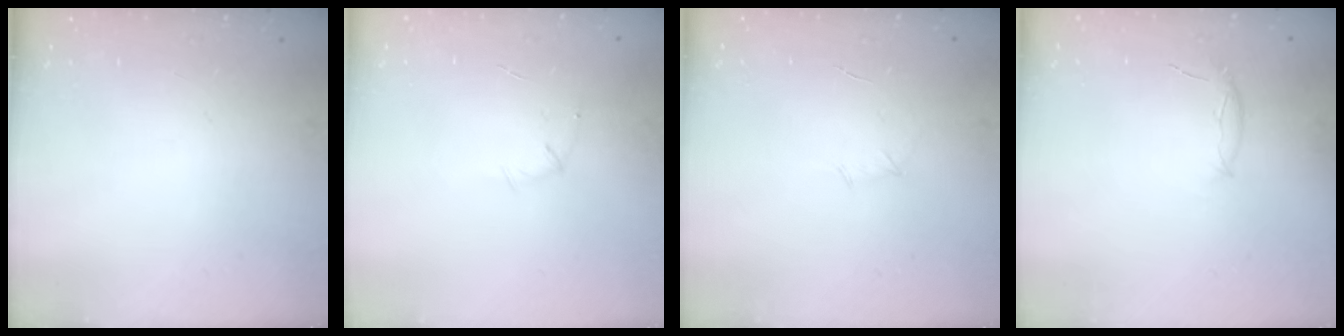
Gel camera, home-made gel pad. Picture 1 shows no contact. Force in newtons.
{"total": 5.2, "press": 5.0, "slide": 1.1}
{"total": 3.2, "press": 3.1, "slide": 0.8}
{"total": 5.6, "press": 5.5, "slide": 0.9}